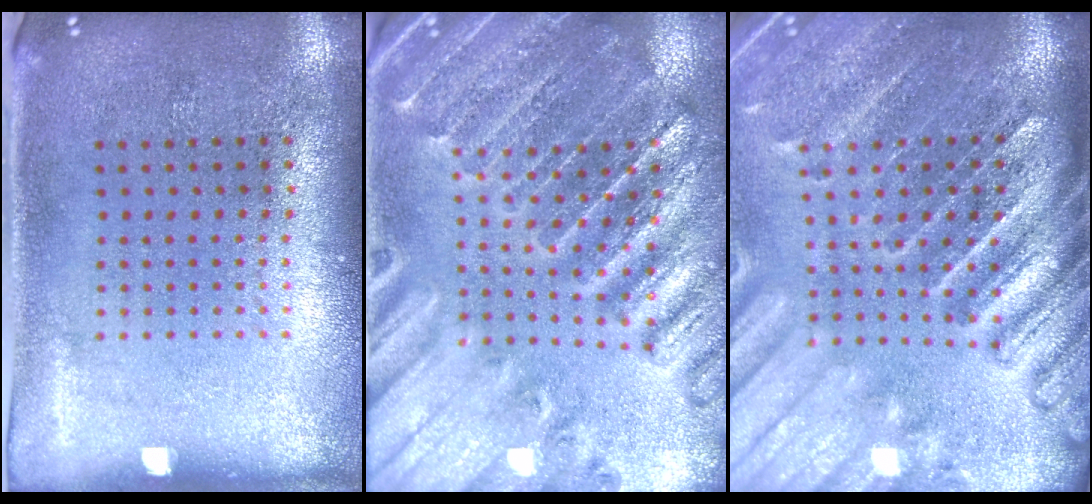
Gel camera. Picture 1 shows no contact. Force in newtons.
{"total": 2.7, "press": 2.7, "slide": 0.4}
{"total": 4.0, "press": 3.4, "slide": 2.1}